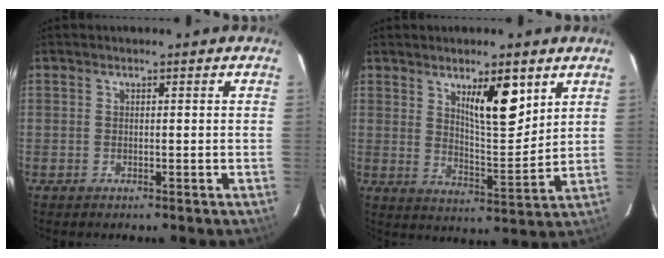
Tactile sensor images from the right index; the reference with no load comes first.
{"total": 9.0, "force": [4.8, 2.1, 7.4], "torque": [-0.122, -0.011, 0.083]}